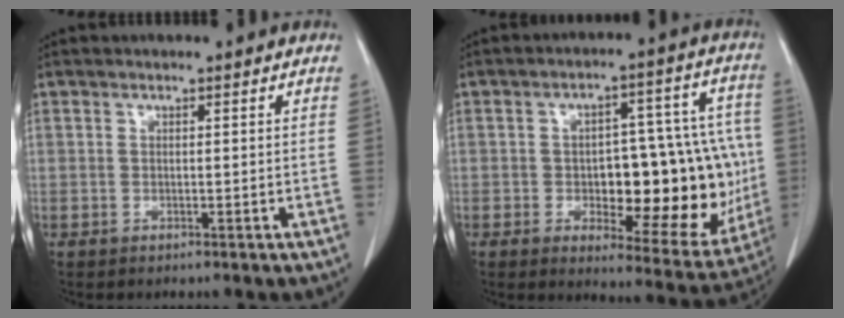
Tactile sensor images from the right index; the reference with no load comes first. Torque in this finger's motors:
{"motor_torque": [1.36, -0.78, 0.35, 0.08]}